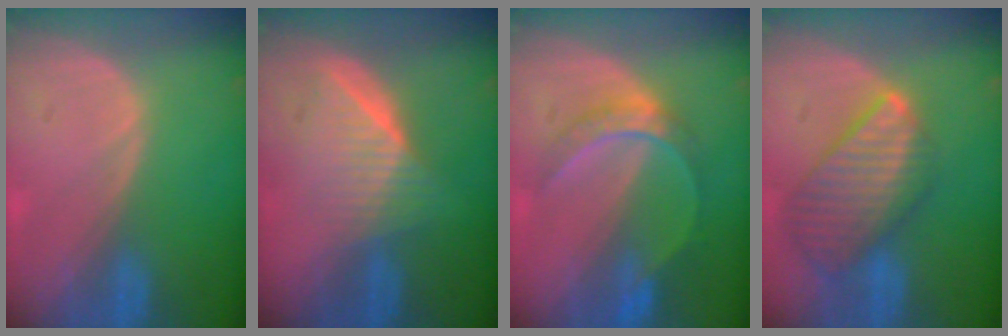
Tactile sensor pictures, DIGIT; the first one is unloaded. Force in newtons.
{"total": 6.5, "press": 5.8, "slide": 2.8}
{"total": 6.2, "press": 5.5, "slide": 2.9}
{"total": 9.8, "press": 8.5, "slide": 4.8}